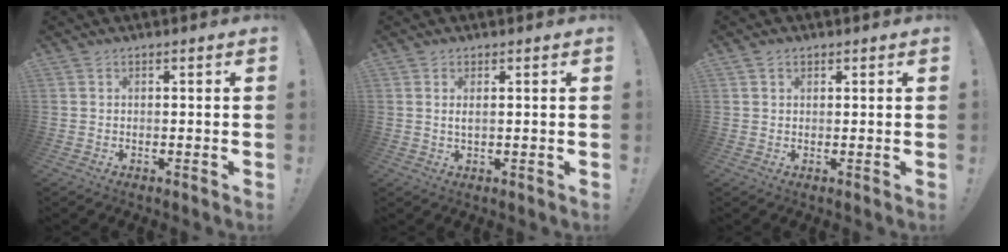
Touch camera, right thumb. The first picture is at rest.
{"total": 1.7, "force": [0.4, 0.2, 1.6], "torque": [-0.026, -0.004, 0.005]}
{"total": 1.4, "force": [0.9, 1.0, 0.3], "torque": [-0.003, 0.001, 0.016]}